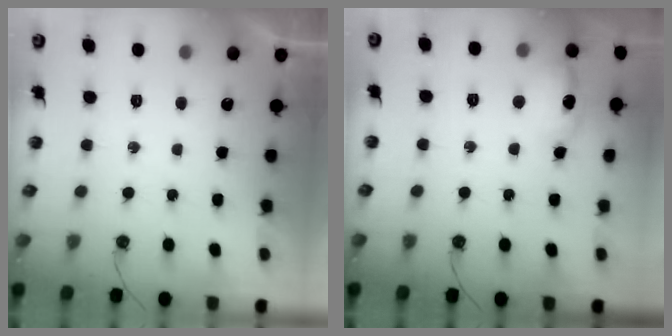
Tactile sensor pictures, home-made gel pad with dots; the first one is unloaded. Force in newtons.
{"total": 12.0, "press": 11.9, "slide": 0.9}